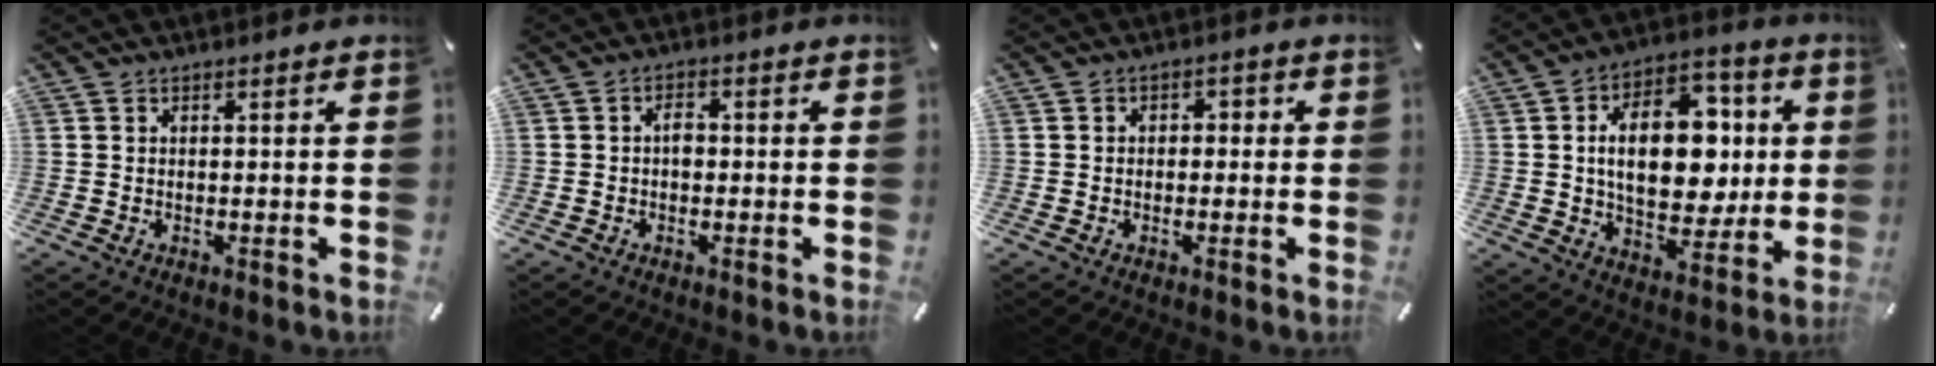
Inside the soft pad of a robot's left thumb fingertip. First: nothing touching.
{"total": 2.4, "force": [-0.3, 1.5, 1.8], "torque": [-0.027, 0.001, -0.009]}
{"total": 2.3, "force": [-1.1, 1.7, 0.9], "torque": [-0.019, 0.012, -0.026]}
{"total": 19.0, "force": [2.1, 12.3, 14.3], "torque": [-0.230, -0.001, 0.036]}